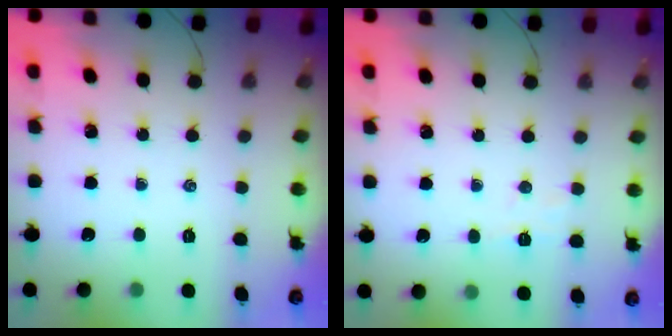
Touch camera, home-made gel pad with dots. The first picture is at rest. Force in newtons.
{"total": 4.3, "press": 4.1, "slide": 1.0}